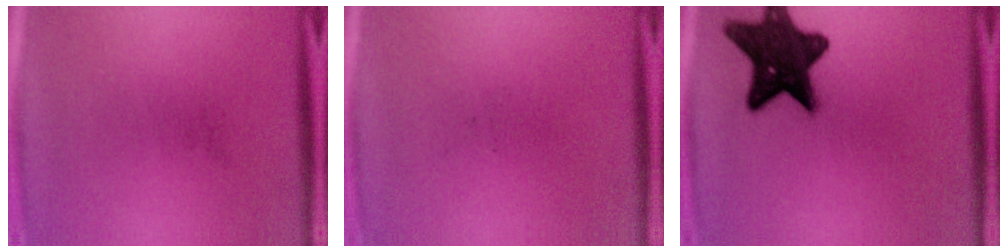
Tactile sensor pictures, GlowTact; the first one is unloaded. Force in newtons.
{"total": 0.0}
{"total": 15.0}